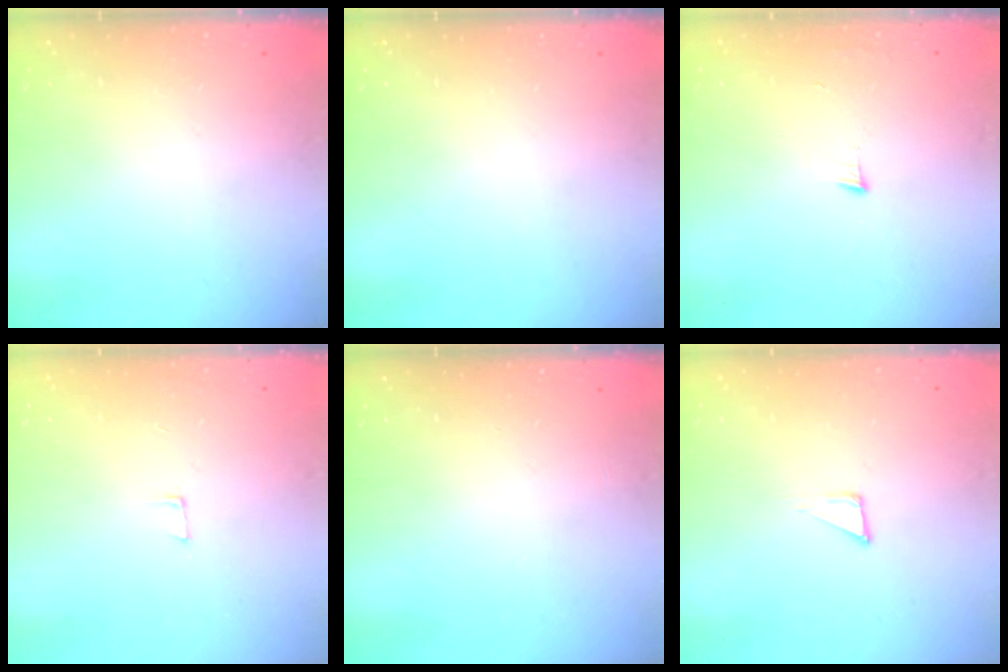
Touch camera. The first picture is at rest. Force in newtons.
{"total": 0.0}
{"total": 3.2, "press": 3.2, "slide": 0.4}
{"total": 5.0, "press": 4.9, "slide": 0.4}
{"total": 0.0}
{"total": 2.1, "press": 2.1, "slide": 0.1}